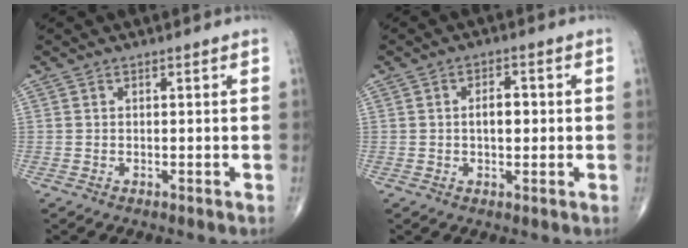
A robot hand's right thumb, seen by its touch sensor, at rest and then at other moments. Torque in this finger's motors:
{"motor_torque": [0.55, 0.51, 0.11, -0.16, 0.01]}